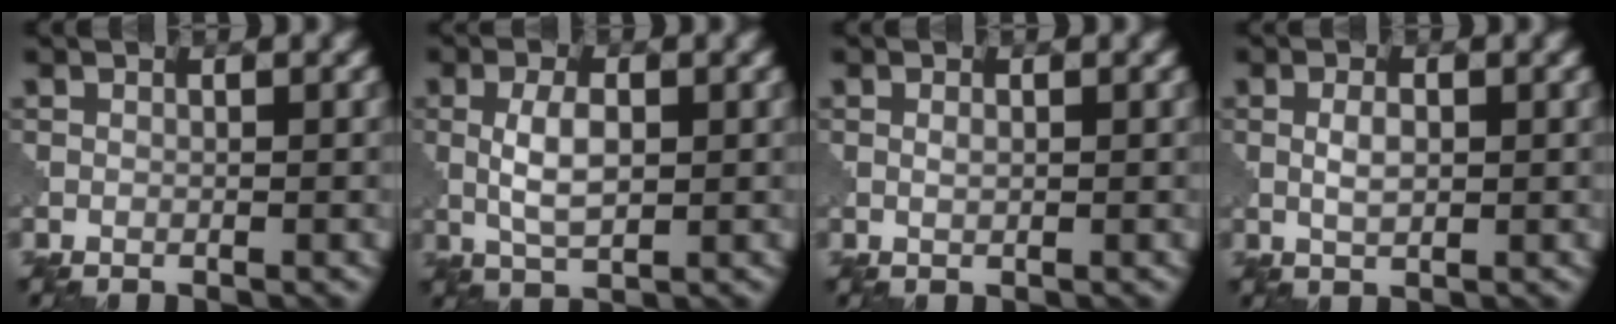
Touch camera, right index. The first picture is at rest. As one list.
[{"total": 3.7, "force": [0.1, 1.7, 3.3], "torque": [-0.071, 0.000, 0.005]}, {"total": 0.6, "force": [0.1, 0.3, 0.5], "torque": [-0.013, 0.001, 0.002]}, {"total": 1.9, "force": [0.1, 1.0, 1.6], "torque": [-0.036, 0.001, 0.002]}]